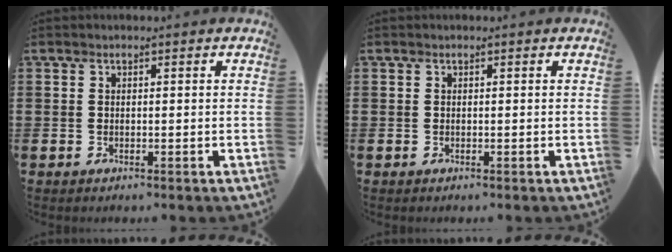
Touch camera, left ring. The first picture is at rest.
{"total": 0.0}